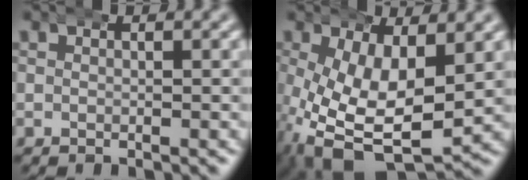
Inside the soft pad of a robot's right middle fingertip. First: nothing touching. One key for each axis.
{"total": 10.9, "fx": -3.8, "fy": 6.3, "fz": 8.1, "tx": -0.170, "ty": -0.062, "tz": -0.031}